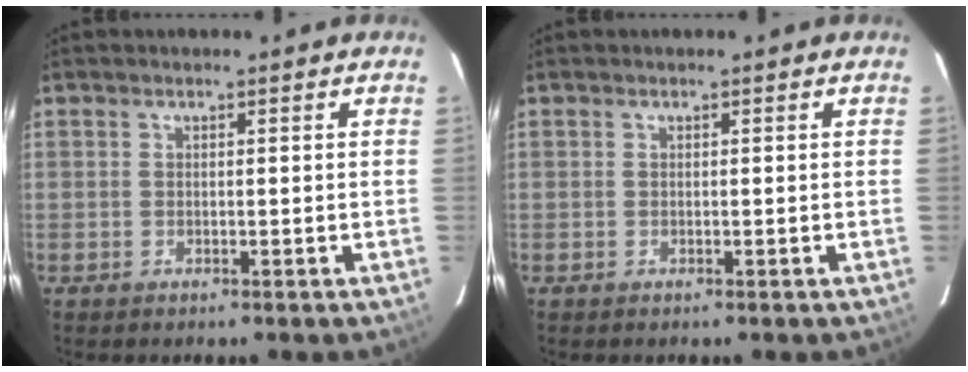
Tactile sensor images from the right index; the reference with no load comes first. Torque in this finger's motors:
{"motor_torque": [0.00, 0.00, 0.00, 0.00]}